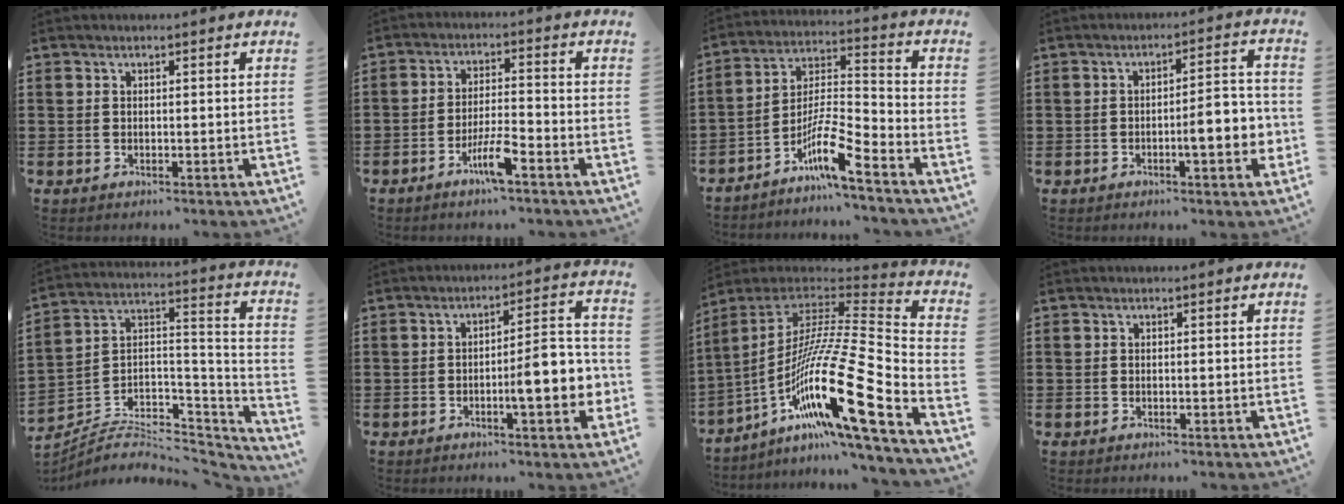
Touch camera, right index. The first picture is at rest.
{"total": 5.5, "force": [-3.5, 0.8, 4.1], "torque": [-0.088, -0.003, -0.067]}
{"total": 8.9, "force": [-6.5, 0.9, 6.0], "torque": [-0.124, -0.006, -0.125]}
{"total": 6.5, "force": [-1.9, 1.6, 6.0], "torque": [-0.083, -0.005, -0.036]}
{"total": 5.0, "force": [-3.7, 2.7, 2.1], "torque": [-0.049, -0.008, -0.075]}
{"total": 8.8, "force": [-2.3, 2.3, 8.2], "torque": [-0.109, -0.008, -0.041]}
{"total": 21.3, "force": [-8.2, 3.3, 19.4], "torque": [-0.373, -0.010, -0.155]}
{"total": 0.0}